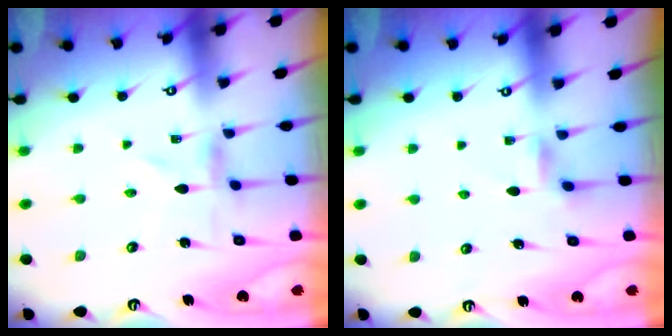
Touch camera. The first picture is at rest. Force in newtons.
{"total": 2.3, "press": 2.3, "slide": 0.4}